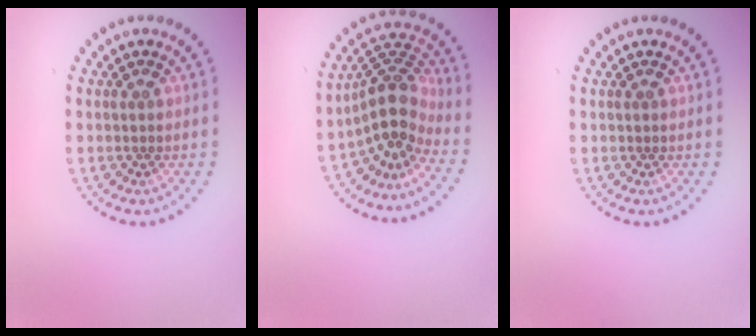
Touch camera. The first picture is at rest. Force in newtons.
{"total": 4.0, "press": 2.7, "slide": 2.9}
{"total": 0.0}